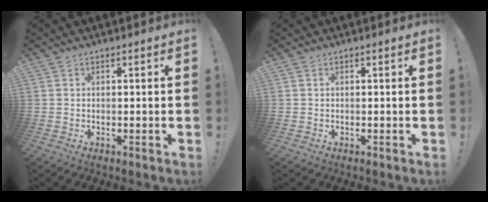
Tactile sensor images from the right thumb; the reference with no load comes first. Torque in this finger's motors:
{"motor_torque": [0.00, 0.00, 0.00, 0.00, 0.00]}